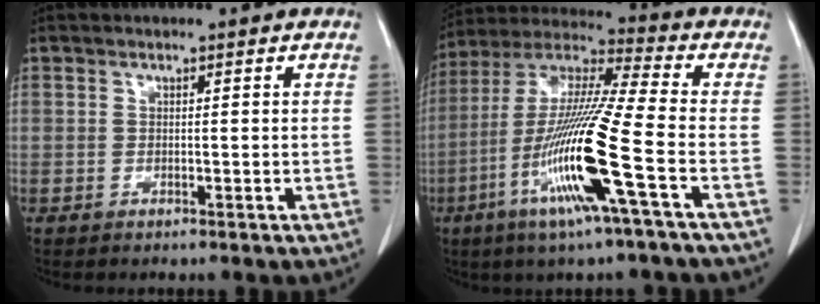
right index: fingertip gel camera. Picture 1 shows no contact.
{"total": 17.7, "force": [-6.2, -0.8, 16.5], "torque": [-0.339, -0.021, -0.127]}